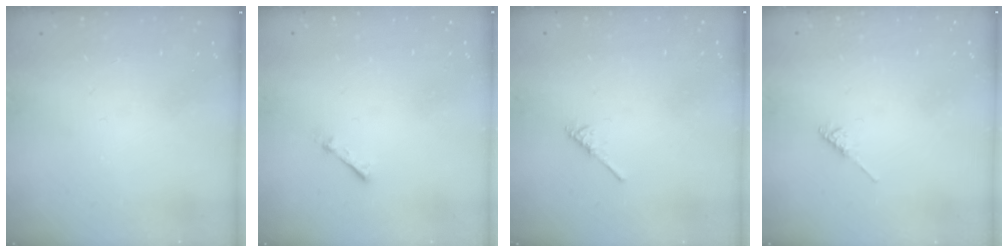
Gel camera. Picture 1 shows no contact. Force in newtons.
{"total": 1.7, "press": 1.7, "slide": 0.2}
{"total": 2.1, "press": 2.1, "slide": 0.4}
{"total": 2.2, "press": 2.2, "slide": 0.5}